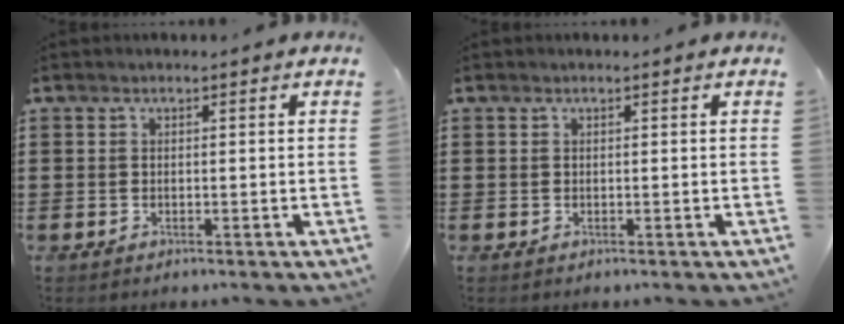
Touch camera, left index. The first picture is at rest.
{"total": 0.0}